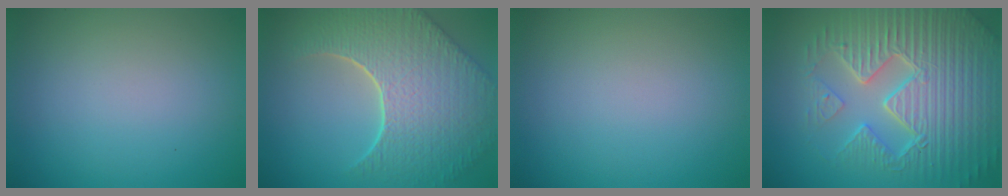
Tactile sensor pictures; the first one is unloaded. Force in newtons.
{"total": 9.4, "press": 6.6, "slide": 6.7}
{"total": 0.0}
{"total": 9.5, "press": 6.7, "slide": 6.8}